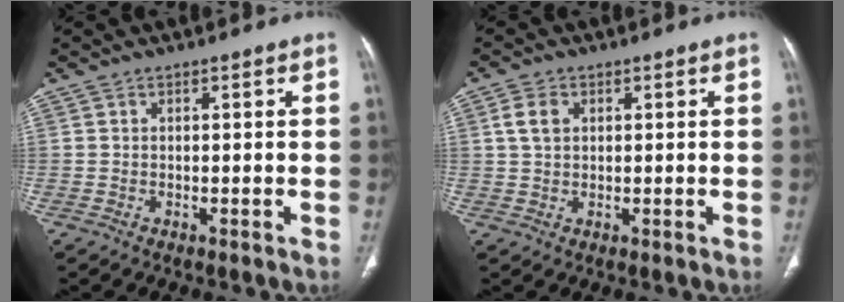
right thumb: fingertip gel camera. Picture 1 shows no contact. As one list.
[{"total": 4.1, "force": [1.3, 2.9, 2.7], "torque": [-0.047, 0.004, 0.026]}]